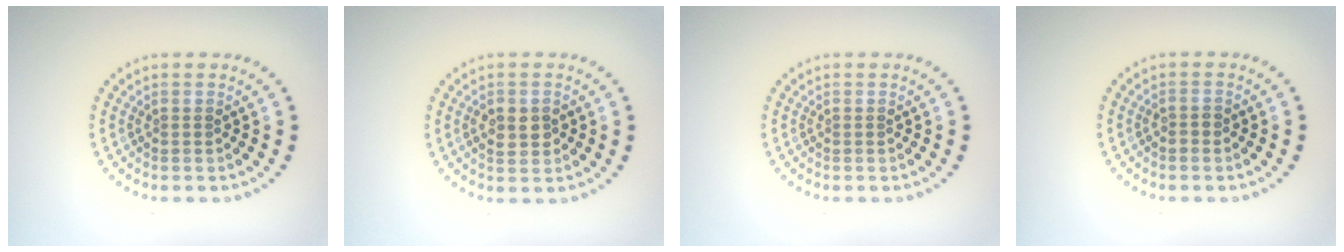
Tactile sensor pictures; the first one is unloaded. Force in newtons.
{"total": 2.2, "press": 2.2, "slide": 0.1}
{"total": 0.0}
{"total": 0.9, "press": 0.9, "slide": 0.3}